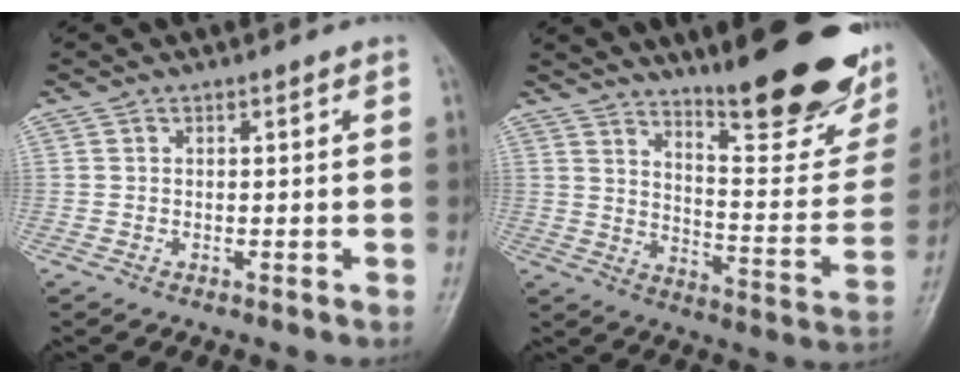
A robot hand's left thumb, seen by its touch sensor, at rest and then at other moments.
{"total": 26.6, "force": [18.6, 7.2, 17.6], "torque": [-0.207, -0.107, 0.259]}